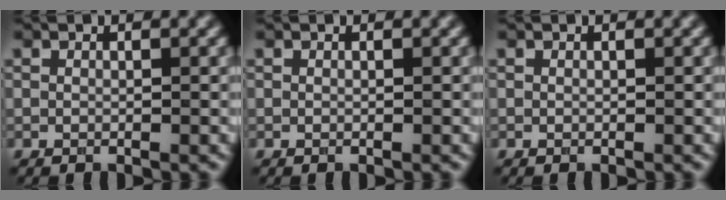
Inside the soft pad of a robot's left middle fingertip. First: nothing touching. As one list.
[{"total": 0.0}, {"total": 0.0}]